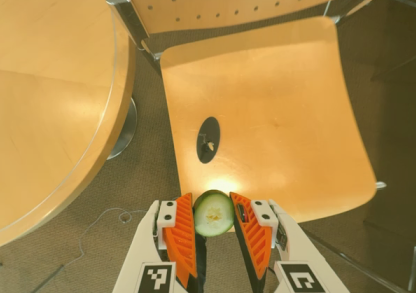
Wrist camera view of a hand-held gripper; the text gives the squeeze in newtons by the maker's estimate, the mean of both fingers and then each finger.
{"total": 6.2, "left": 6.0, "right": 6.4}